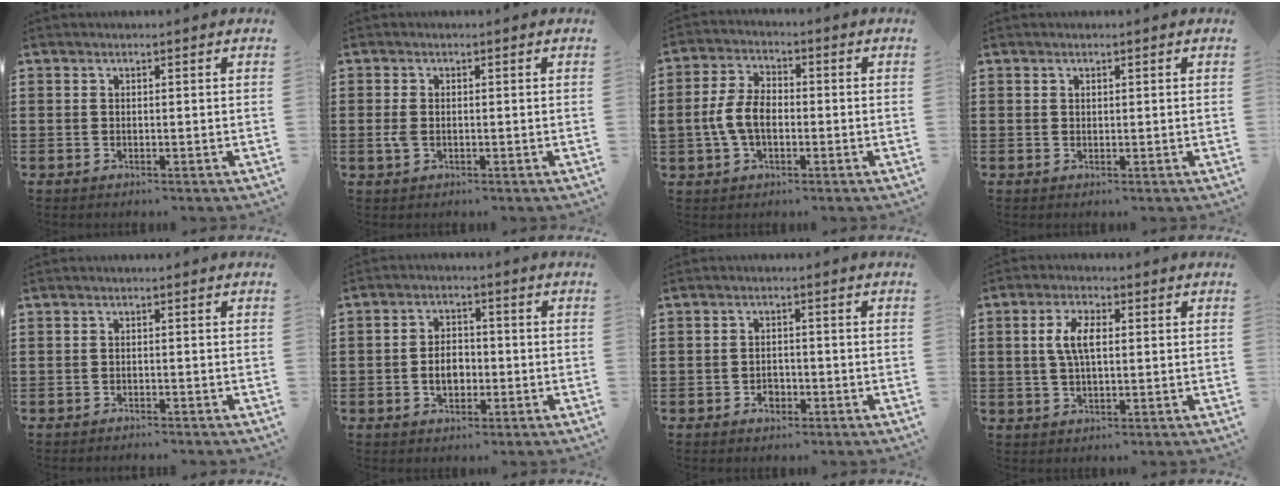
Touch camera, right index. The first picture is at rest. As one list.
[{"total": 2.1, "force": [-0.3, 1.3, 1.6], "torque": [-0.049, -0.003, -0.010]}, {"total": 6.4, "force": [-1.1, 3.9, 5.0], "torque": [-0.126, -0.001, -0.029]}, {"total": 0.5, "force": [0.3, 0.4, 0.1], "torque": [-0.002, 0.003, 0.006]}, {"total": 0.7, "force": [-0.7, 0.0, 0.0], "torque": [-0.001, -0.001, -0.014]}, {"total": 4.2, "force": [-1.1, 2.8, 2.9], "torque": [-0.050, 0.004, -0.023]}, {"total": 2.0, "force": [-1.1, 1.4, 1.0], "torque": [-0.021, 0.002, -0.024]}, {"total": 5.2, "force": [0.7, 2.2, 4.7], "torque": [-0.103, 0.008, 0.007]}]